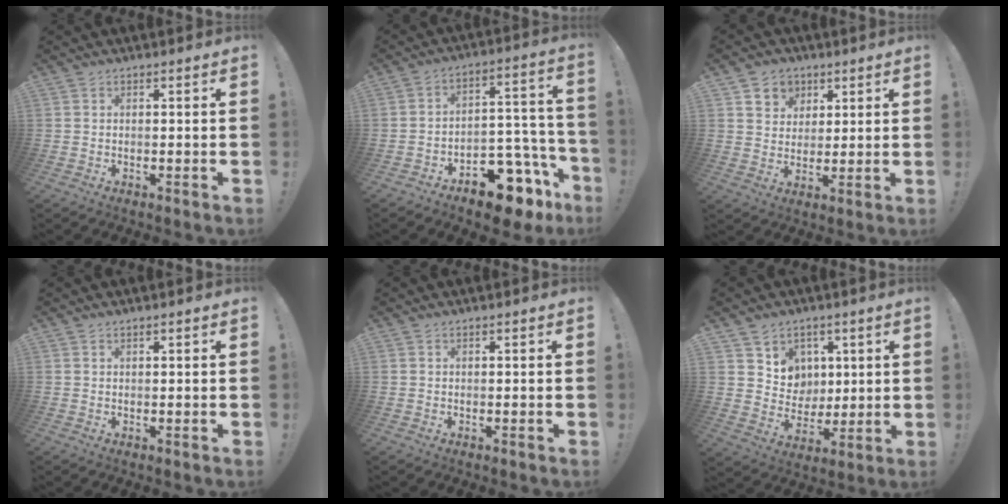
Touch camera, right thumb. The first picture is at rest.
{"total": 13.6, "force": [-10.4, 5.9, 6.4], "torque": [-0.042, 0.069, -0.170]}
{"total": 7.2, "force": [3.4, 6.2, 1.1], "torque": [-0.010, -0.028, 0.068]}
{"total": 0.6, "force": [0.5, 0.0, 0.3], "torque": [0.003, -0.003, 0.008]}
{"total": 0.0}
{"total": 7.9, "force": [4.2, 6.7, 0.1], "torque": [-0.004, -0.047, 0.088]}